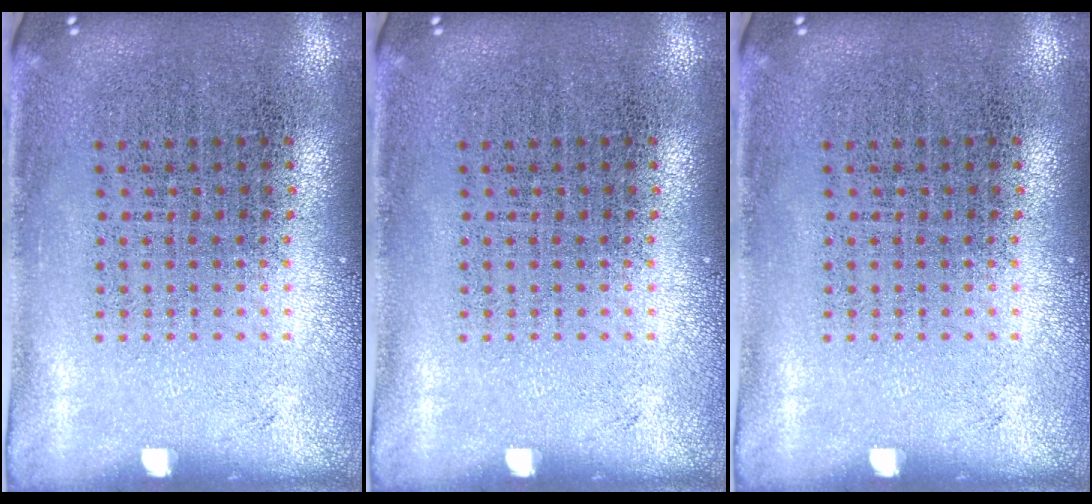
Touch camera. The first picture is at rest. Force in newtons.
{"total": 0.0}
{"total": 0.0}